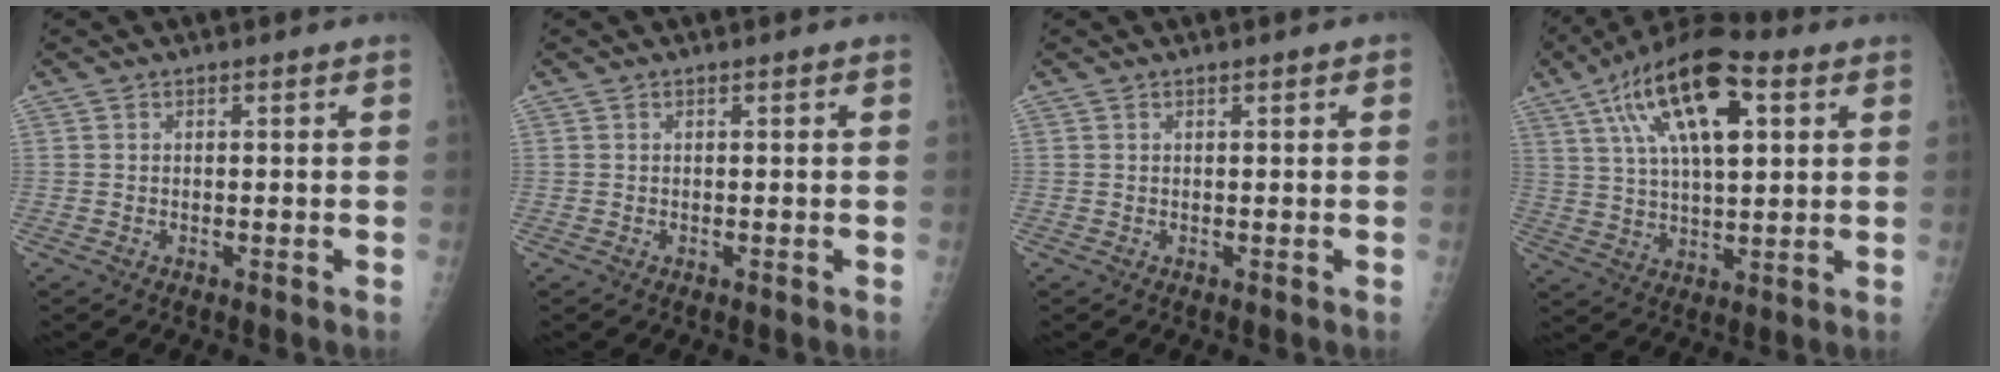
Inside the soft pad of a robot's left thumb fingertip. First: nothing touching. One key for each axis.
{"total": 0.0}
{"total": 0.7, "fx": 0.3, "fy": 0.2, "fz": 0.6, "tx": -0.009, "ty": 0.001, "tz": 0.003}
{"total": 18.7, "fx": 7.4, "fy": 7.8, "fz": 15.3, "tx": -0.258, "ty": 0.001, "tz": 0.124}